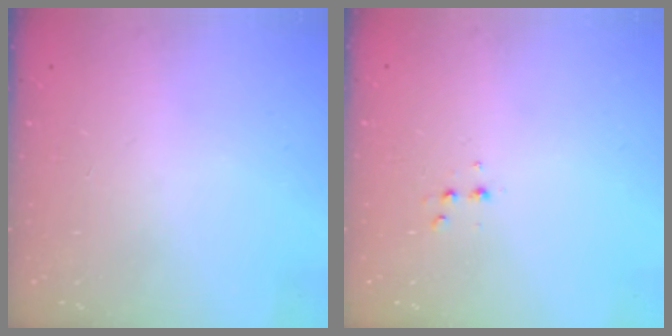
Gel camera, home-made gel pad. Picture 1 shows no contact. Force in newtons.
{"total": 2.6, "press": 2.5, "slide": 0.8}